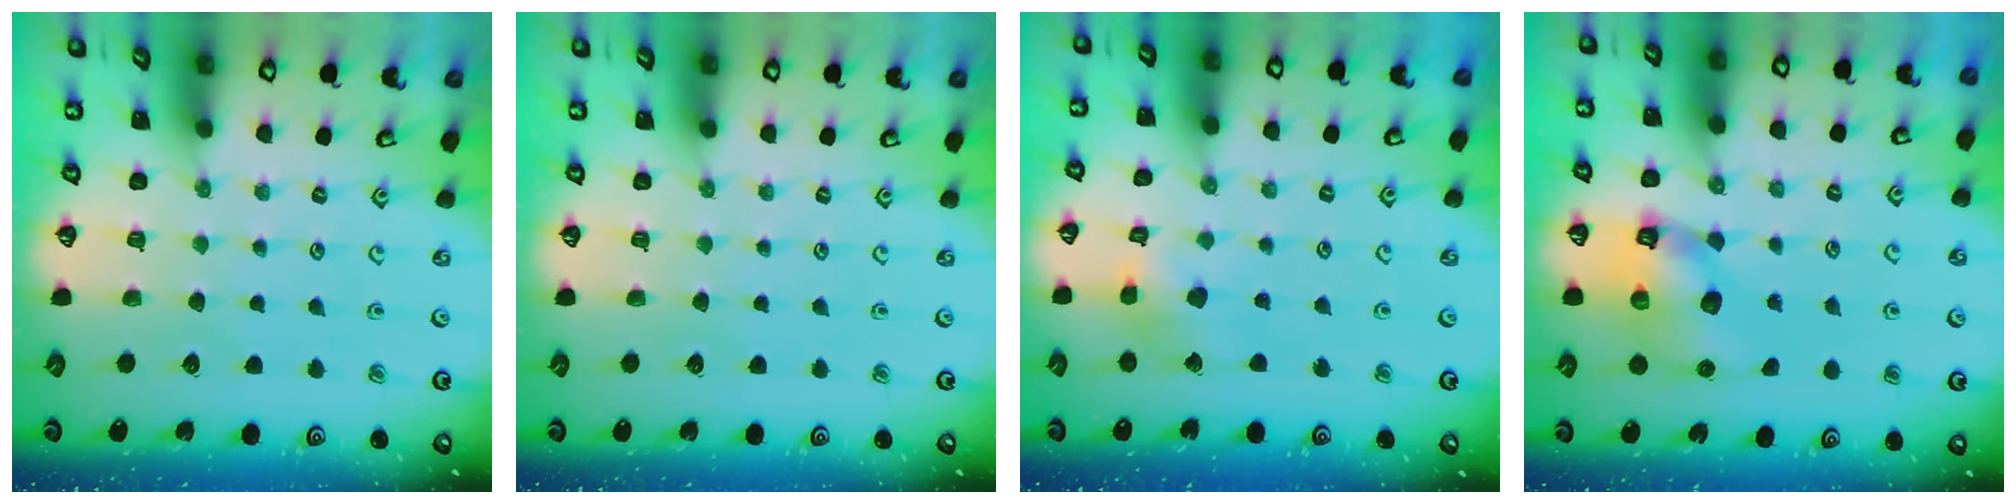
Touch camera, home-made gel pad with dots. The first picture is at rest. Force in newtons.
{"total": 0.0}
{"total": 9.8, "press": 9.7, "slide": 1.3}
{"total": 10.0, "press": 9.9, "slide": 1.5}